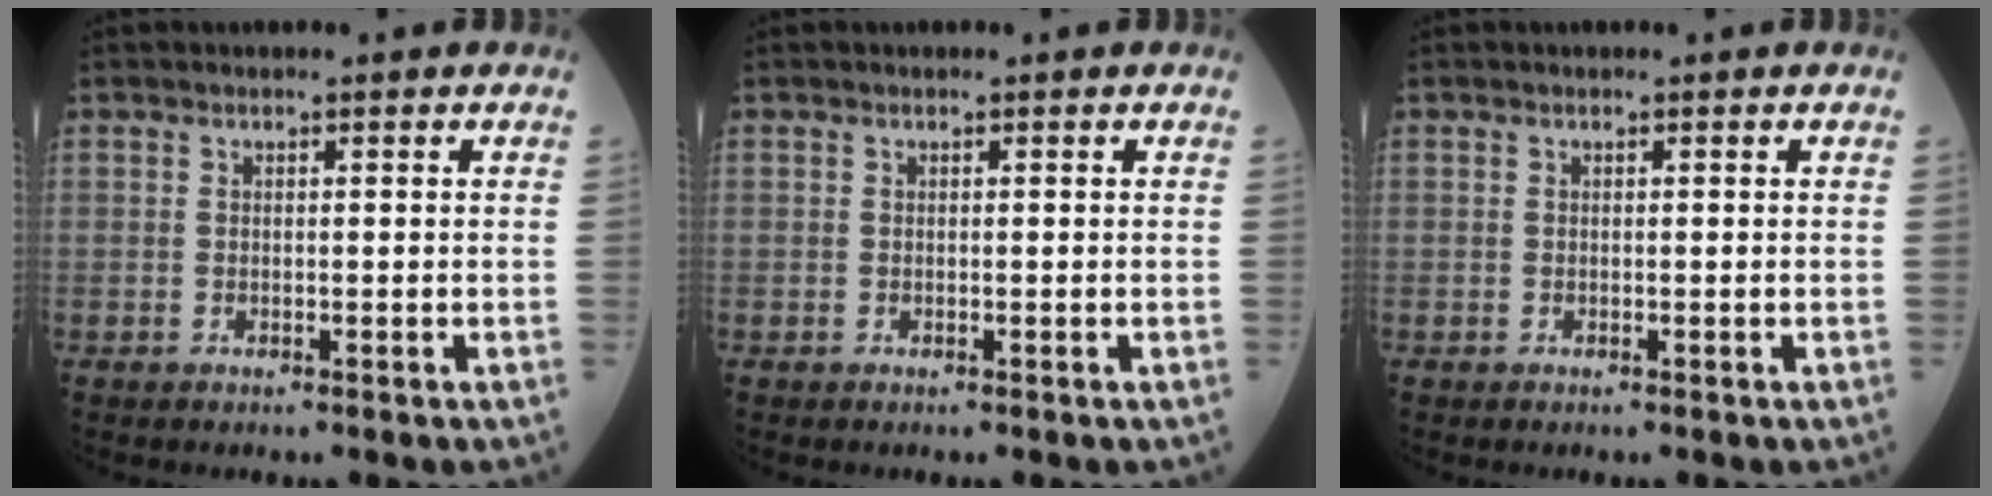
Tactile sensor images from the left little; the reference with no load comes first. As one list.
[{"total": 0.0}, {"total": 0.0}]